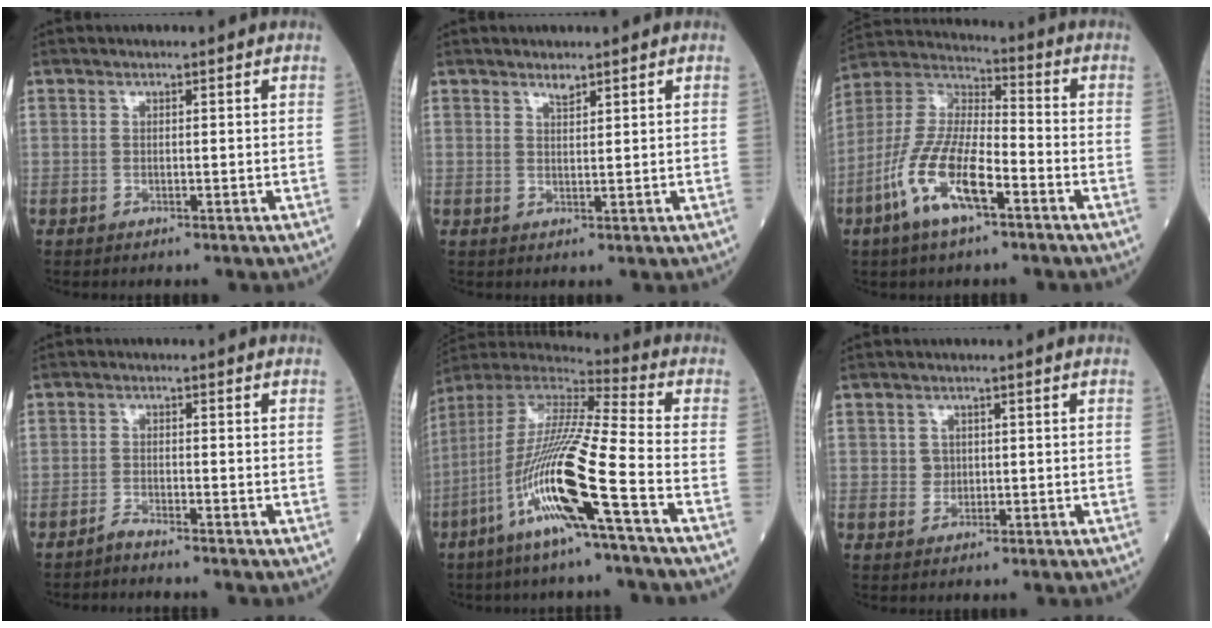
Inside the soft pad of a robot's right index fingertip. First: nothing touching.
{"total": 1.3, "force": [1.2, 0.2, 0.6], "torque": [-0.014, -0.003, 0.022]}
{"total": 13.4, "force": [-6.1, 3.8, 11.3], "torque": [-0.245, -0.001, -0.119]}
{"total": 1.7, "force": [-1.7, -0.5, 0.1], "torque": [-0.003, -0.003, -0.033]}
{"total": 17.6, "force": [-7.2, -0.5, 16.0], "torque": [-0.331, -0.018, -0.146]}
{"total": 1.6, "force": [0.2, 1.5, 0.4], "torque": [-0.004, 0.002, 0.005]}